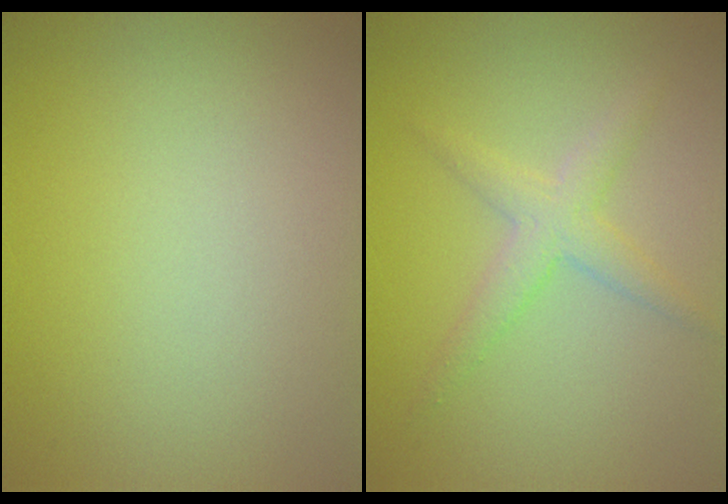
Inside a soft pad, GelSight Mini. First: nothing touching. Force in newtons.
{"total": 2.5, "press": 2.5, "slide": 0.1}